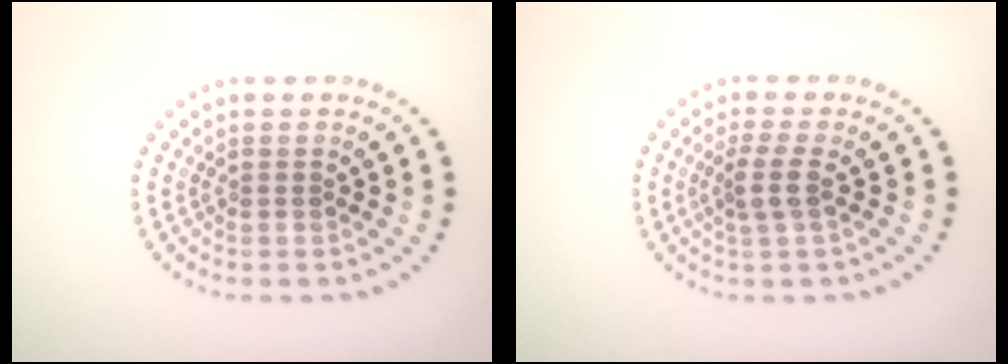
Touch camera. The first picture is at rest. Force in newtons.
{"total": 2.0, "press": 1.6, "slide": 1.2}